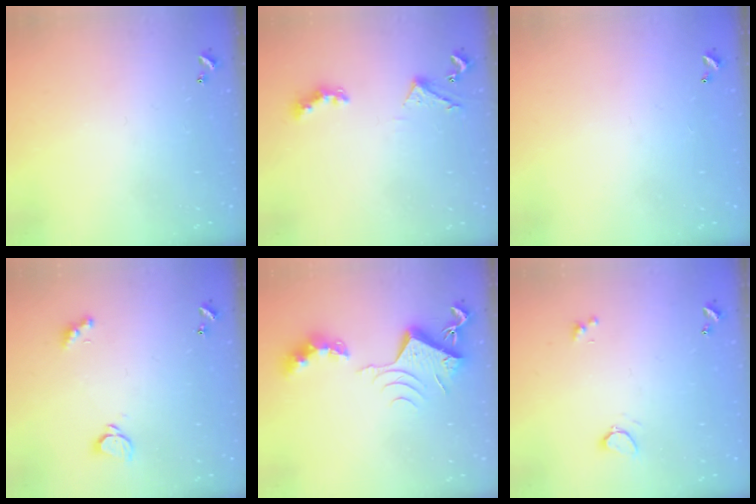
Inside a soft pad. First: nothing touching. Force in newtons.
{"total": 2.8, "press": 2.8, "slide": 0.6}
{"total": 2.8, "press": 2.8, "slide": 0.1}
{"total": 1.9, "press": 1.8, "slide": 0.5}
{"total": 12.0, "press": 11.9, "slide": 1.2}
{"total": 0.9, "press": 0.6, "slide": 0.6}